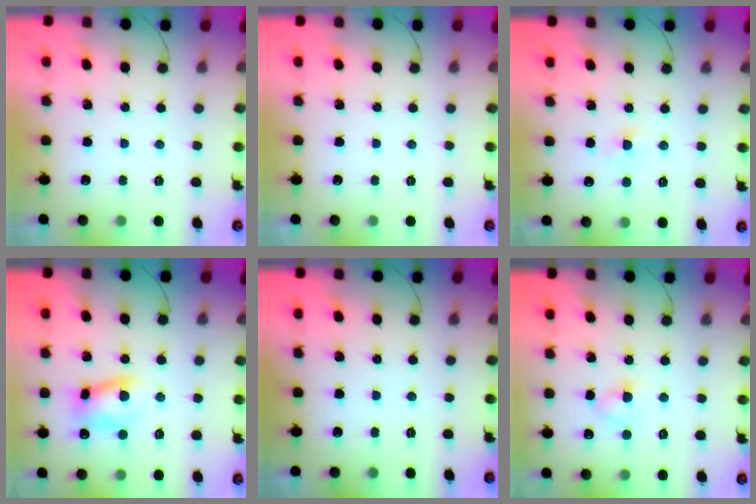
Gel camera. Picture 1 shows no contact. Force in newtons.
{"total": 0.0}
{"total": 1.9, "press": 1.7, "slide": 0.7}
{"total": 8.5, "press": 8.4, "slide": 1.3}
{"total": 0.0}
{"total": 3.0, "press": 2.8, "slide": 1.2}